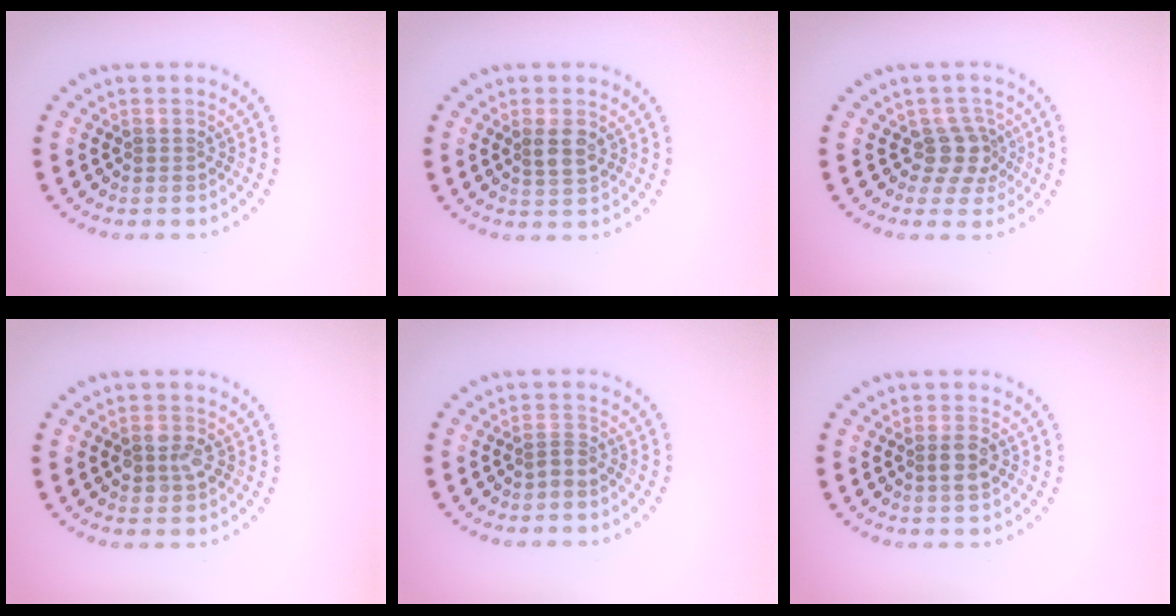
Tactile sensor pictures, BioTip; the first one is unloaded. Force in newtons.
{"total": 2.1, "press": 2.0, "slide": 0.6}
{"total": 2.8, "press": 2.1, "slide": 1.9}
{"total": 2.0, "press": 2.0, "slide": 0.2}
{"total": 0.8, "press": 0.5, "slide": 0.7}
{"total": 1.7, "press": 1.7, "slide": 0.5}